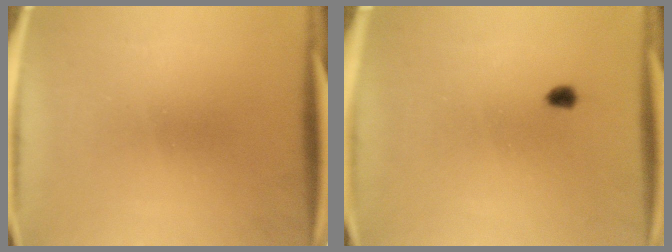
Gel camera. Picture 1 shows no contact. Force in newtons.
{"total": 1.7}